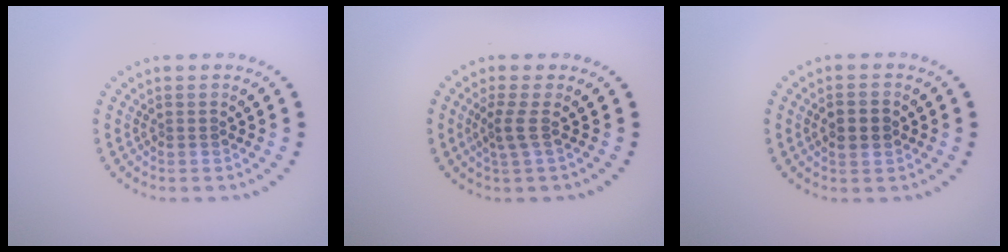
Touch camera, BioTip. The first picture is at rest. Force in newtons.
{"total": 1.9, "press": 1.3, "slide": 1.4}
{"total": 2.2, "press": 2.2, "slide": 0.1}